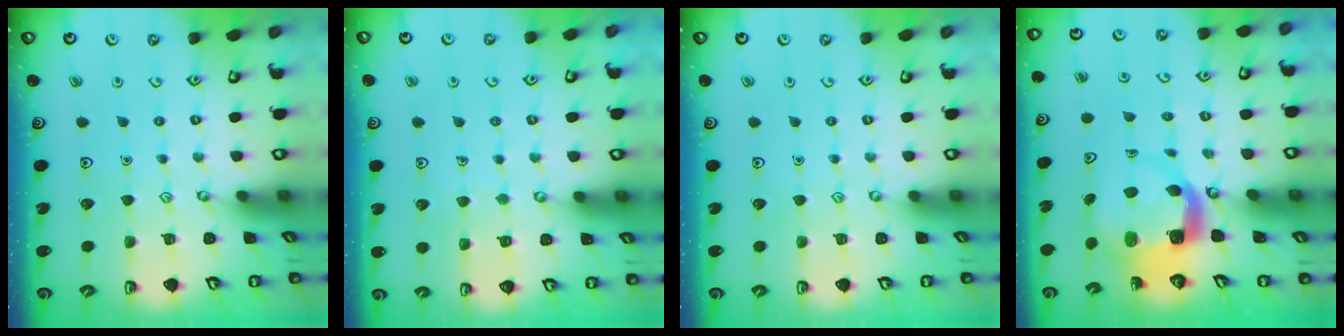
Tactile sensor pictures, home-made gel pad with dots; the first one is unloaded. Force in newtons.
{"total": 3.8, "press": 3.7, "slide": 0.3}
{"total": 0.0}
{"total": 4.0, "press": 4.0, "slide": 0.3}